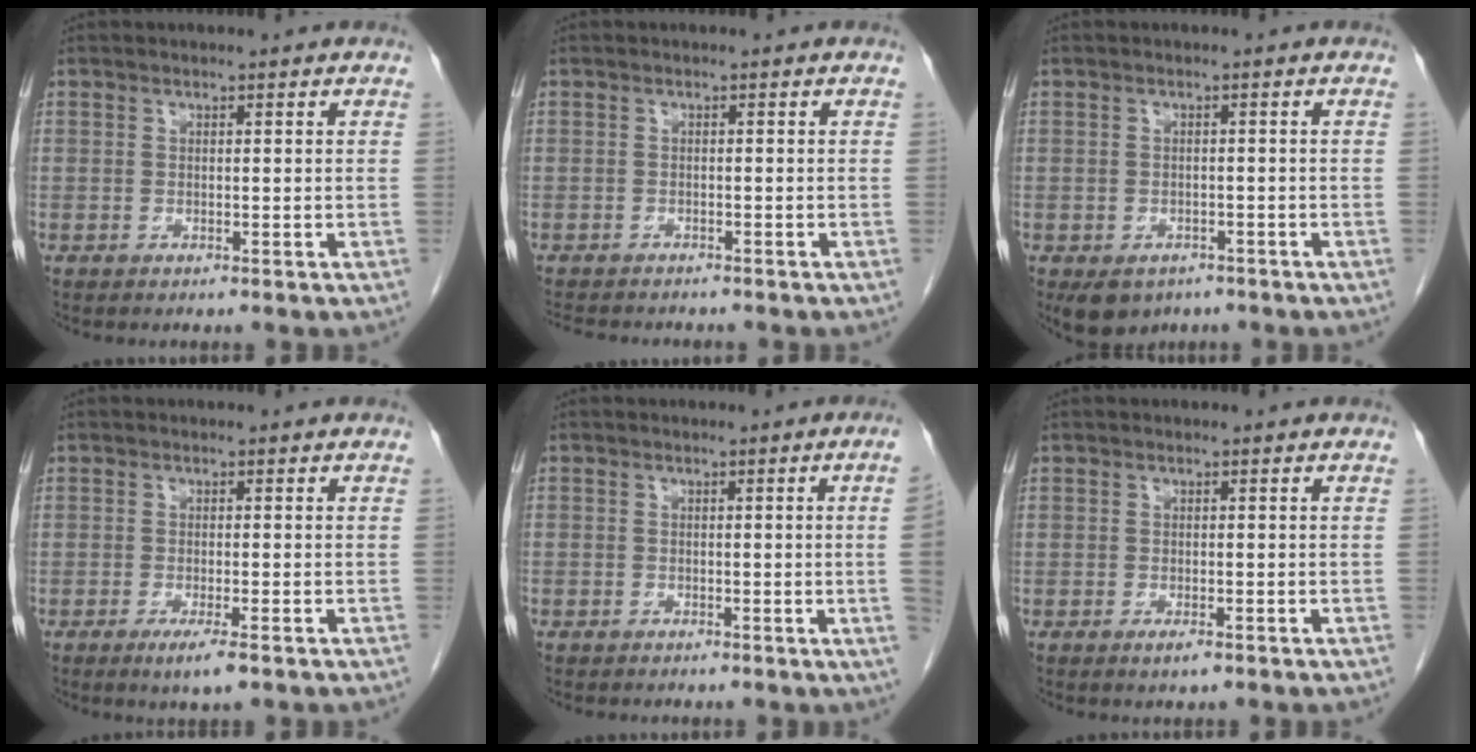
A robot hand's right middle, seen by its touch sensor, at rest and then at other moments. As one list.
[{"total": 6.2, "force": [-5.6, 1.6, 2.1], "torque": [-0.030, -0.006, -0.081]}, {"total": 5.2, "force": [-3.4, 3.5, 1.8], "torque": [-0.027, -0.001, -0.043]}, {"total": 3.2, "force": [-1.8, 0.2, 2.6], "torque": [-0.046, -0.009, -0.030]}, {"total": 3.2, "force": [-0.4, -1.0, 2.9], "torque": [-0.031, -0.002, -0.005]}, {"total": 1.4, "force": [-0.8, 0.3, 1.0], "torque": [-0.019, -0.002, -0.011]}]